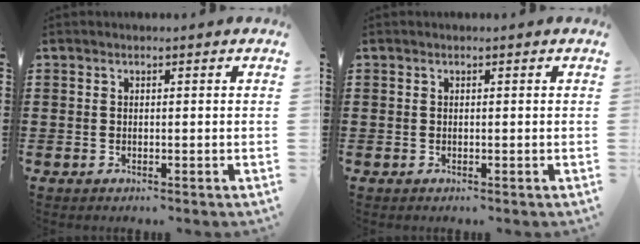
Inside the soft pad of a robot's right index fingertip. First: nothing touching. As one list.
[{"total": 0.0}]